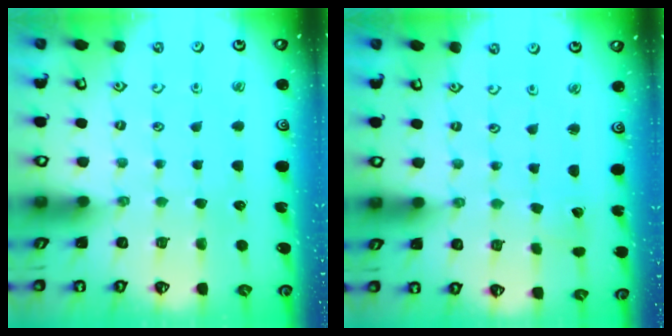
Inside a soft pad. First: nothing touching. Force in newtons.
{"total": 1.3, "press": 1.3, "slide": 0.0}